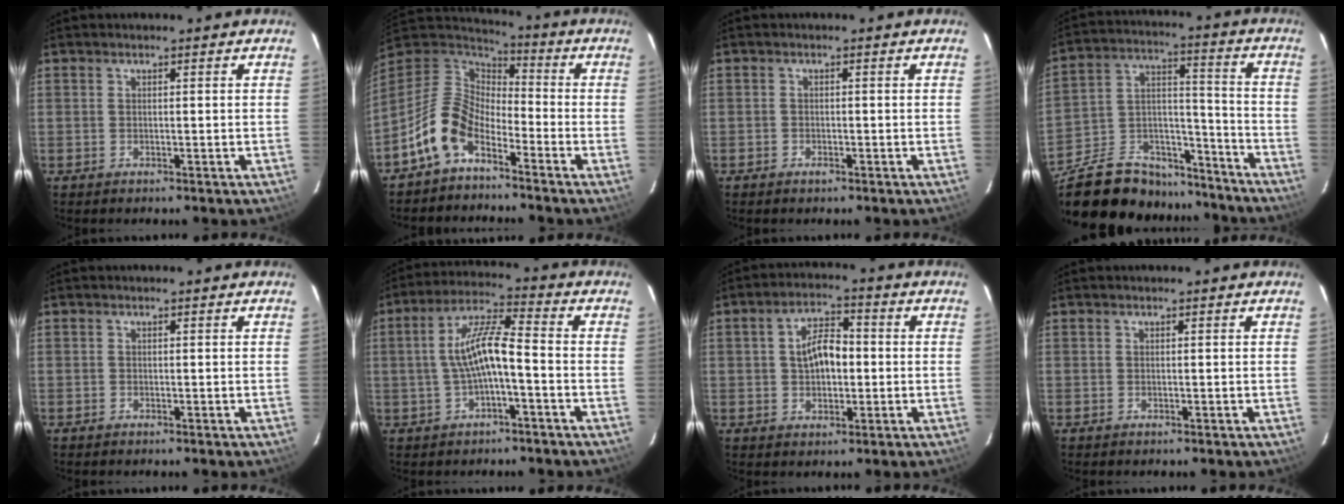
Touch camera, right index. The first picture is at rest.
{"total": 10.9, "force": [-6.5, 5.9, 6.5], "torque": [-0.137, 0.020, -0.138]}
{"total": 1.1, "force": [-0.8, 0.7, 0.3], "torque": [-0.008, 0.000, -0.015]}
{"total": 26.0, "force": [-20.4, 11.6, 11.3], "torque": [-0.236, 0.041, -0.305]}
{"total": 0.0}
{"total": 8.7, "force": [-1.9, 1.7, 8.3], "torque": [-0.170, 0.018, -0.032]}
{"total": 7.3, "force": [0.2, 4.3, 5.9], "torque": [-0.107, 0.021, 0.008]}
{"total": 0.0}